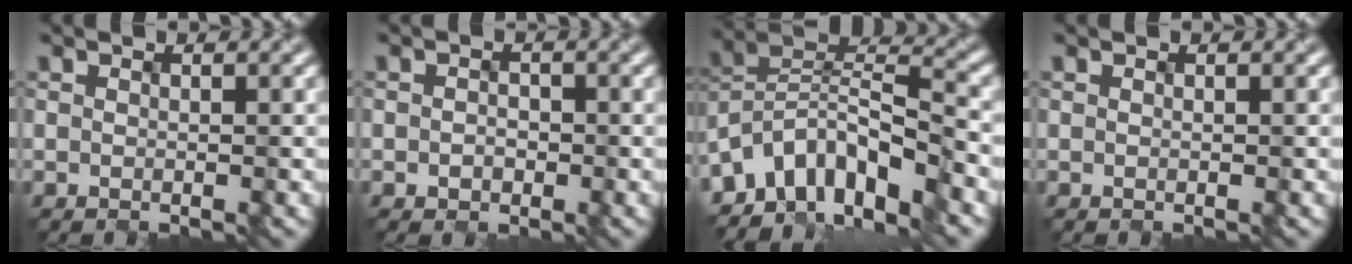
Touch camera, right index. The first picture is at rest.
{"total": 1.5, "force": [-0.4, 1.2, 0.7], "torque": [-0.010, 0.000, -0.007]}
{"total": 7.1, "force": [-5.5, 2.7, 3.6], "torque": [-0.041, 0.004, -0.115]}
{"total": 0.0}